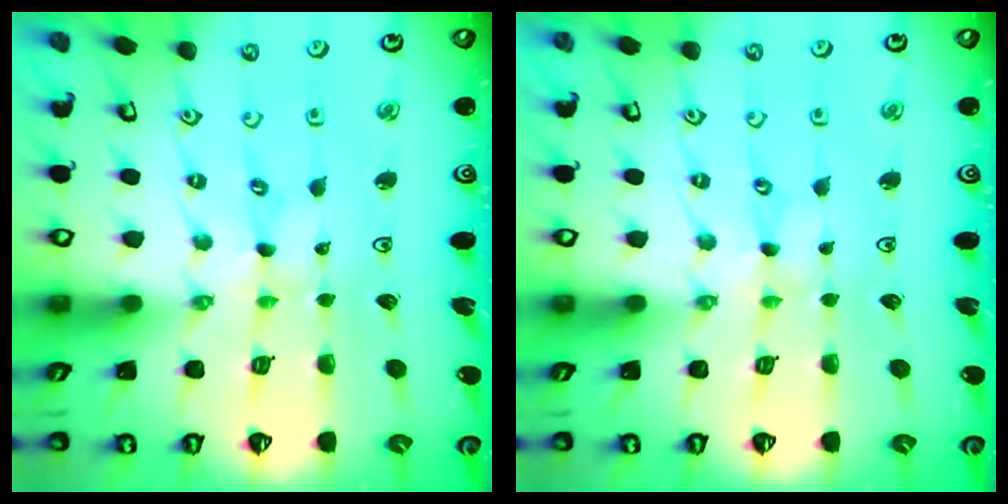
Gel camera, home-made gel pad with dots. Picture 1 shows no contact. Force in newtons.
{"total": 0.0}